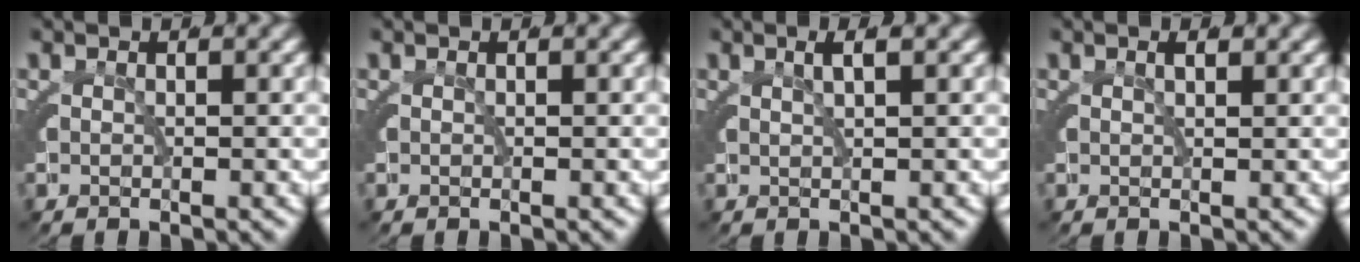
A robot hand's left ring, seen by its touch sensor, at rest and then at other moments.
{"total": 0.0}
{"total": 1.2, "force": [0.6, -0.5, 0.9], "torque": [-0.010, 0.007, 0.014]}
{"total": 0.5, "force": [0.4, -0.1, 0.3], "torque": [-0.012, -0.003, 0.011]}